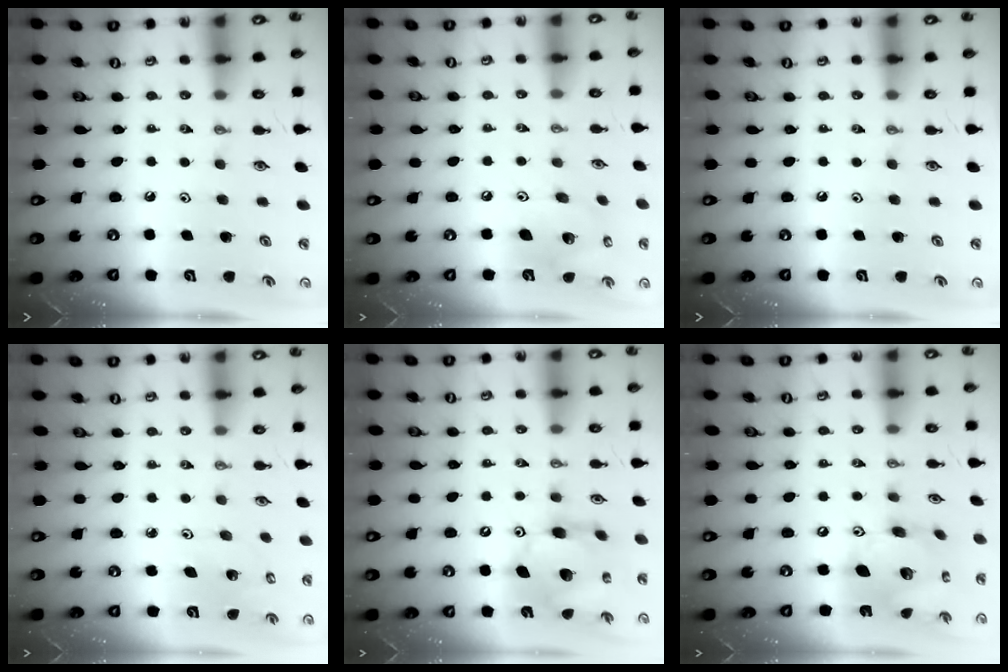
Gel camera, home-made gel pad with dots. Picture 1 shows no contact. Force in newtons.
{"total": 11.7, "press": 11.5, "slide": 2.2}
{"total": 0.0}
{"total": 2.0, "press": 2.0, "slide": 0.1}
{"total": 13.8, "press": 13.7, "slide": 1.2}
{"total": 17.1, "press": 17.0, "slide": 2.0}